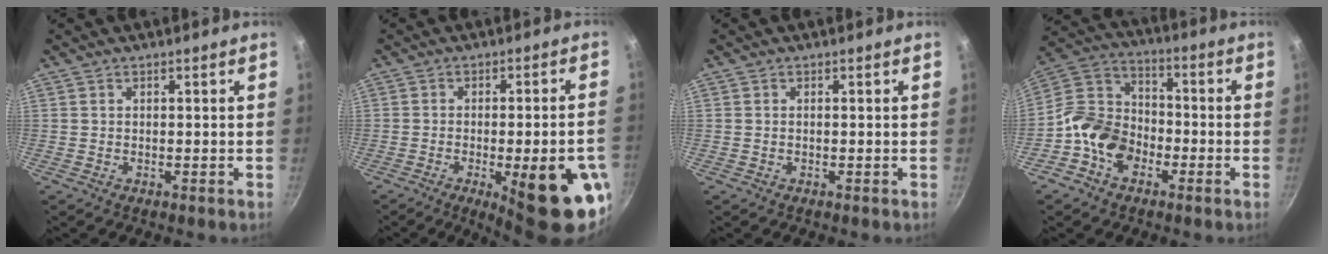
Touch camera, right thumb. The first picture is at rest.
{"total": 17.6, "force": [-6.2, 4.4, 15.9], "torque": [-0.190, 0.017, -0.074]}
{"total": 0.0}
{"total": 12.1, "force": [-5.0, 8.8, 6.5], "torque": [-0.092, 0.050, -0.115]}